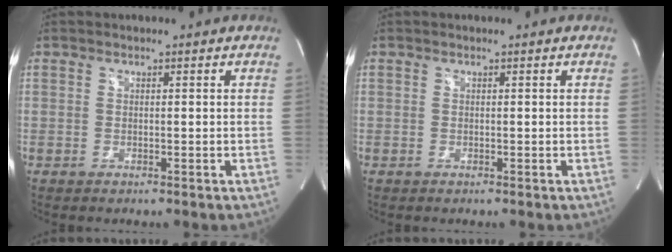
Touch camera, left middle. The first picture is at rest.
{"total": 0.0}